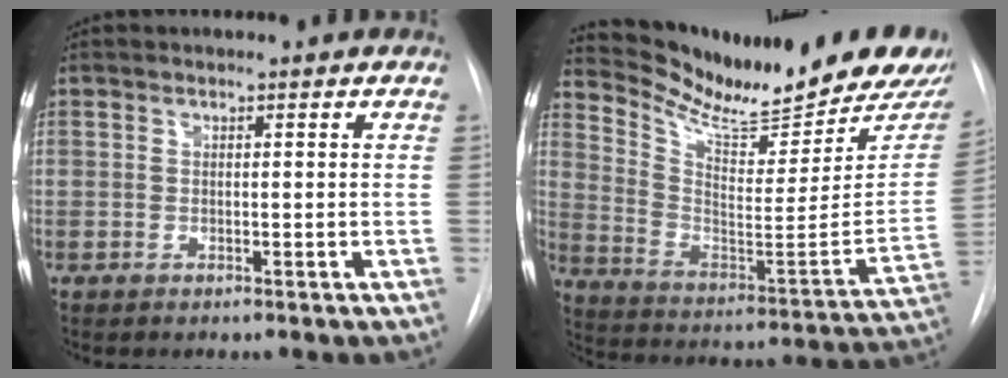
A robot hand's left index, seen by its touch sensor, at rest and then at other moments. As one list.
[{"total": 23.2, "force": [20.0, 2.9, 11.4], "torque": [-0.190, -0.071, 0.296]}]